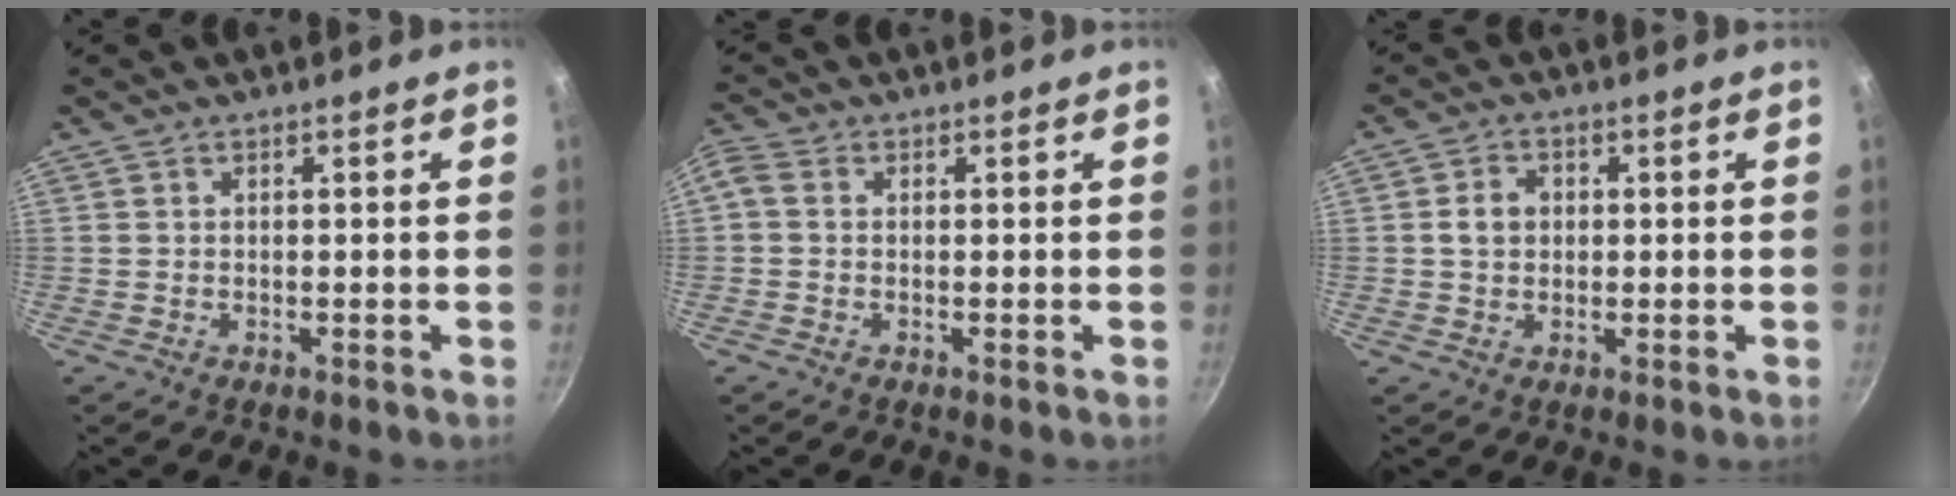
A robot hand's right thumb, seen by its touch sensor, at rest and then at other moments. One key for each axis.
{"total": 2.5, "fx": 0.1, "fy": 1.9, "fz": 1.7, "tx": -0.042, "ty": 0.010, "tz": -0.010}
{"total": 4.0, "fx": 0.3, "fy": 3.3, "fz": 2.3, "tx": -0.028, "ty": 0.008, "tz": 0.002}